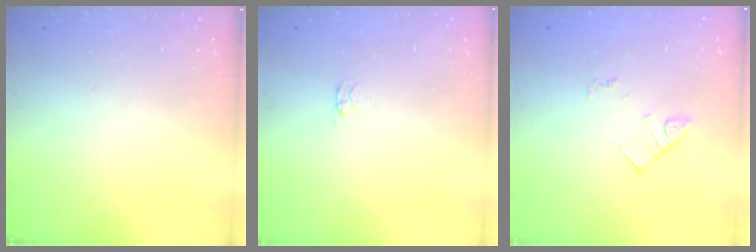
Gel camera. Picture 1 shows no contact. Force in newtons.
{"total": 2.1, "press": 2.0, "slide": 0.3}
{"total": 2.9, "press": 2.9, "slide": 0.3}